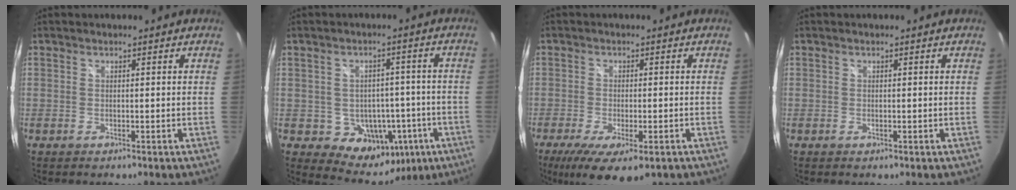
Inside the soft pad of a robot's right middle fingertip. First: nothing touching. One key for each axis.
{"total": 11.9, "fx": -3.9, "fy": 9.8, "fz": 5.5, "tx": -0.101, "ty": 0.013, "tz": -0.027}
{"total": 11.0, "fx": -6.3, "fy": 3.7, "fz": 8.2, "tx": -0.165, "ty": -0.043, "tz": -0.095}
{"total": 0.0}